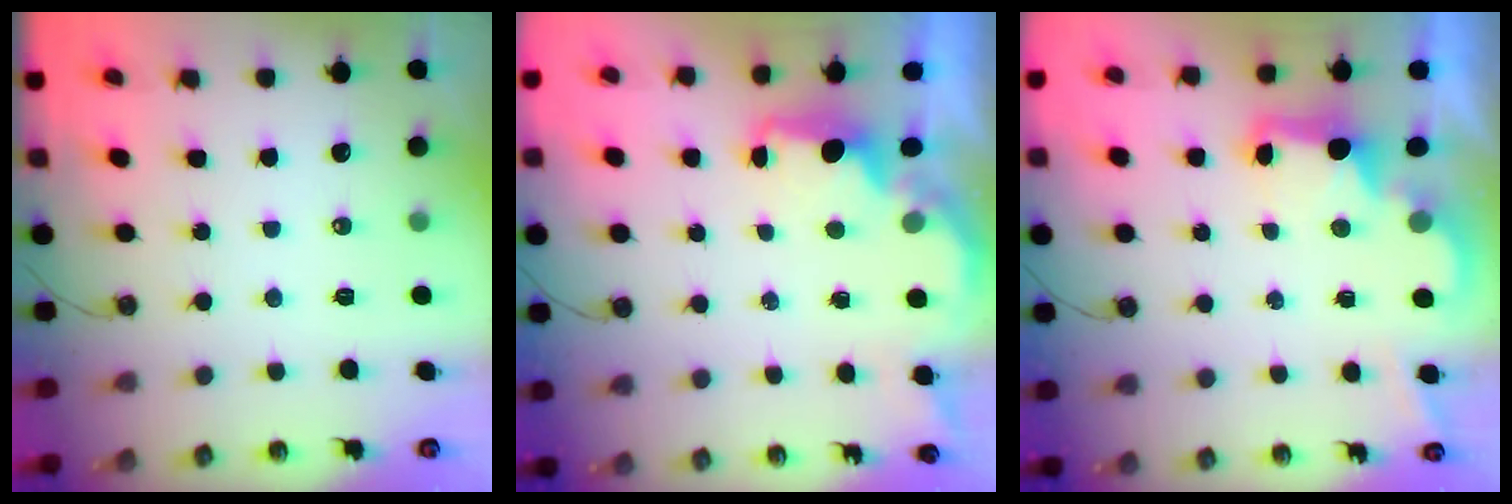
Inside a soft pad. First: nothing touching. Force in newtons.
{"total": 1.8, "press": 1.7, "slide": 0.5}
{"total": 2.9, "press": 2.9, "slide": 0.6}